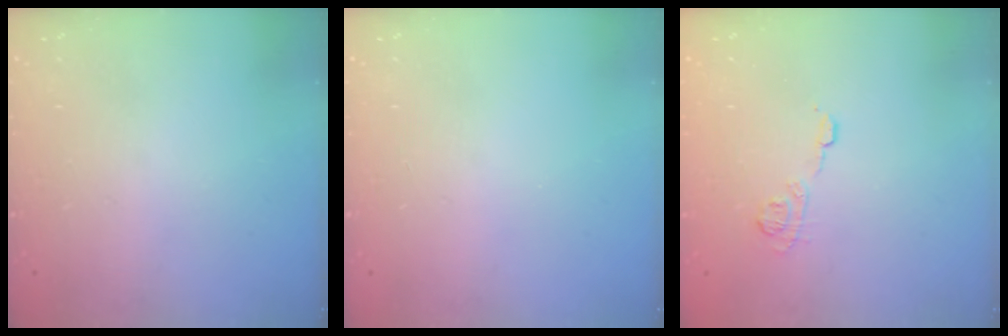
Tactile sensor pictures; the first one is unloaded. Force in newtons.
{"total": 0.0}
{"total": 7.7, "press": 7.6, "slide": 1.2}